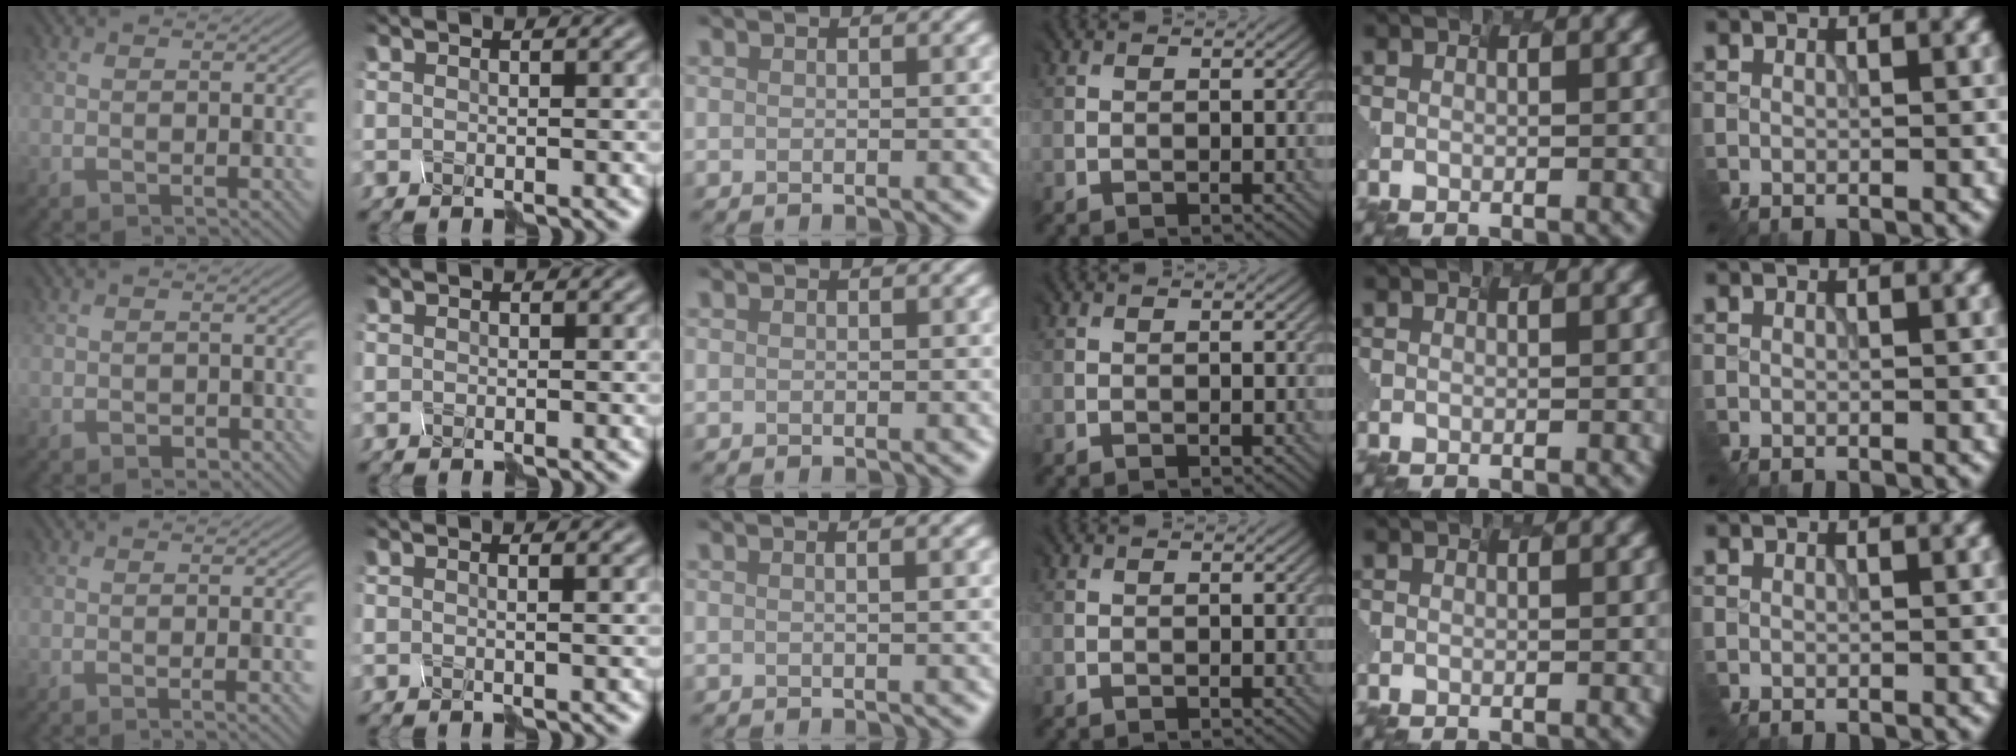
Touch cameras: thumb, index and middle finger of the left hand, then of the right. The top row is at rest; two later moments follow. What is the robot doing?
{"motion": "shake", "object": "plastic piggy bank"}